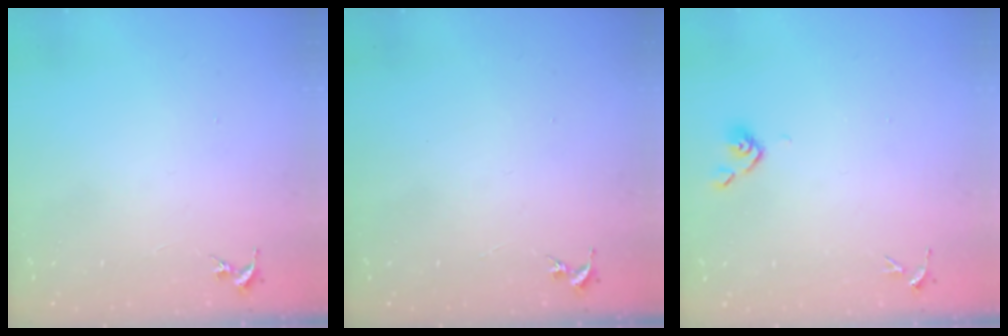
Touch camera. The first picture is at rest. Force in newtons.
{"total": 0.0}
{"total": 3.8, "press": 3.7, "slide": 0.8}